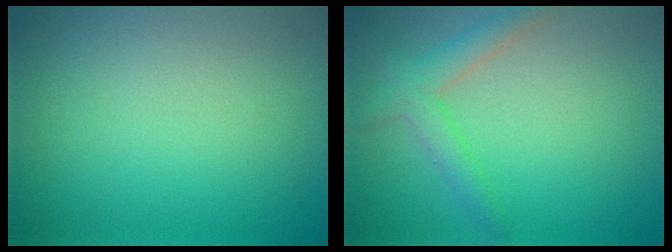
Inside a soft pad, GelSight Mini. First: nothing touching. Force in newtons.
{"total": 3.0, "press": 3.0, "slide": 0.1}